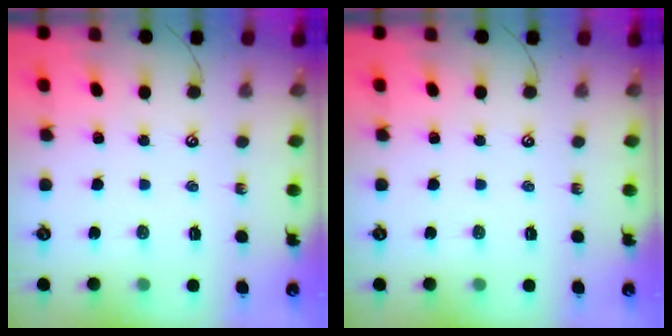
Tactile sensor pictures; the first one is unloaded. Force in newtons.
{"total": 0.0}